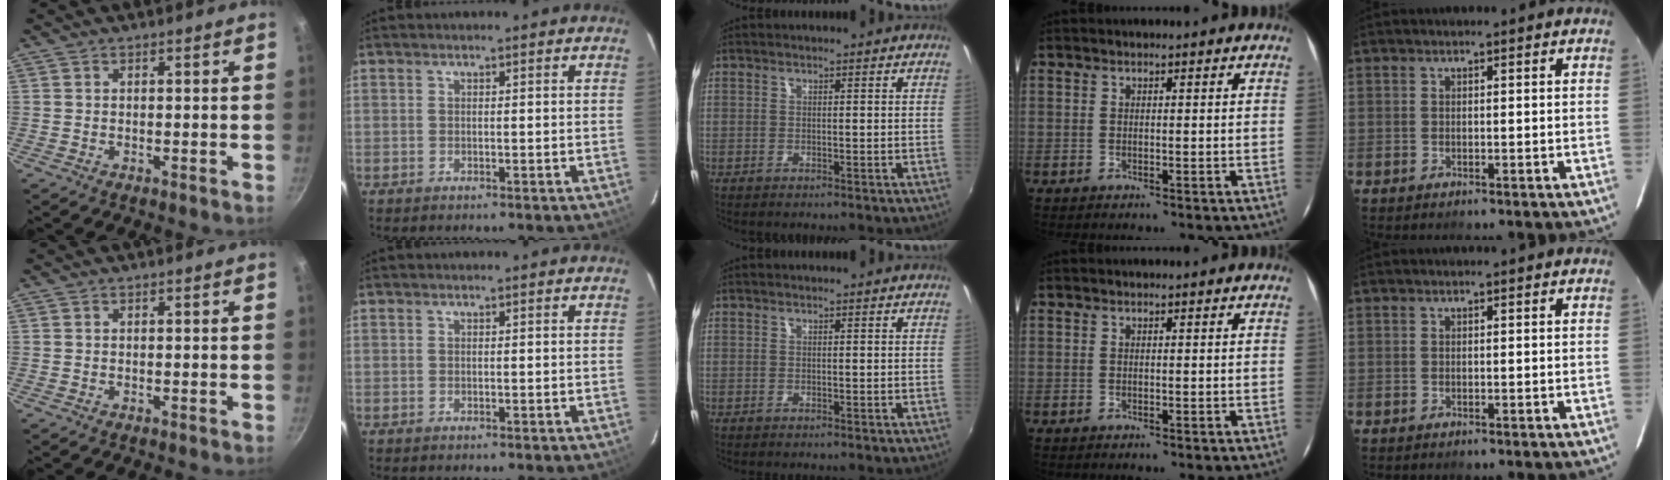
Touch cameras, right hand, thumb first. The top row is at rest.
{}